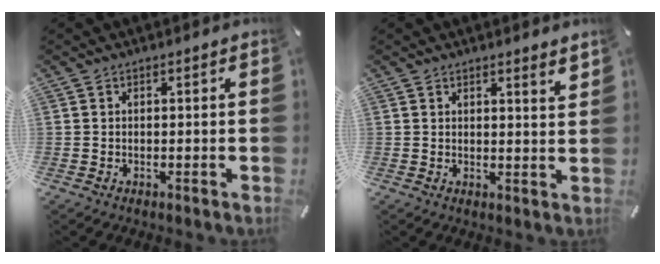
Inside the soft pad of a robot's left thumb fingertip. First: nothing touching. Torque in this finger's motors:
{"motor_torque": [0.44, -0.30, 0.17, -0.27, 0.00]}